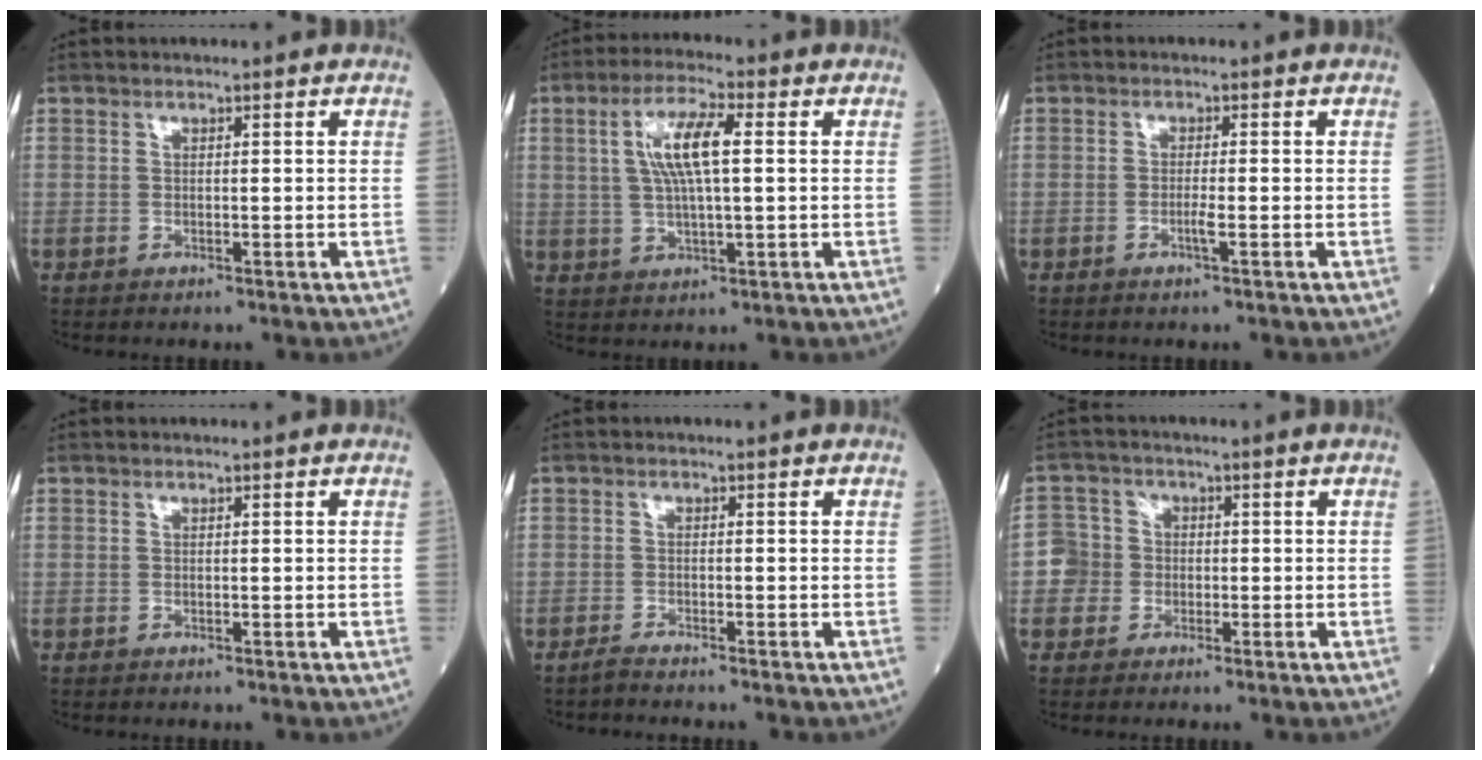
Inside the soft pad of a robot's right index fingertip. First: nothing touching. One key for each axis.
{"total": 8.2, "fx": 1.6, "fy": 1.6, "fz": 7.9, "tx": -0.156, "ty": 0.012, "tz": 0.031}
{"total": 1.8, "fx": -0.7, "fy": -0.1, "fz": 1.6, "tx": -0.033, "ty": -0.002, "tz": -0.016}
{"total": 0.0}
{"total": 1.4, "fx": -1.2, "fy": -0.4, "fz": 0.4, "tx": -0.016, "ty": -0.003, "tz": -0.023}
{"total": 3.8, "fx": -1.0, "fy": 3.7, "fz": 0.1, "tx": 0.001, "ty": 0.015, "tz": -0.025}